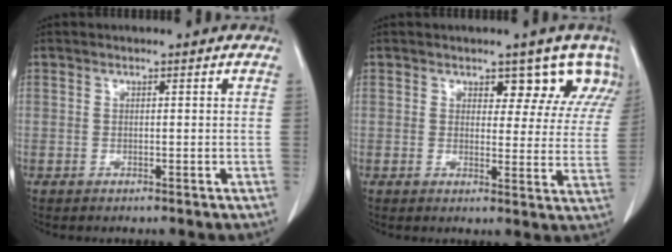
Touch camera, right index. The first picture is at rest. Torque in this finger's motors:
{"motor_torque": [0.23, 0.24, 0.08, 0.01]}